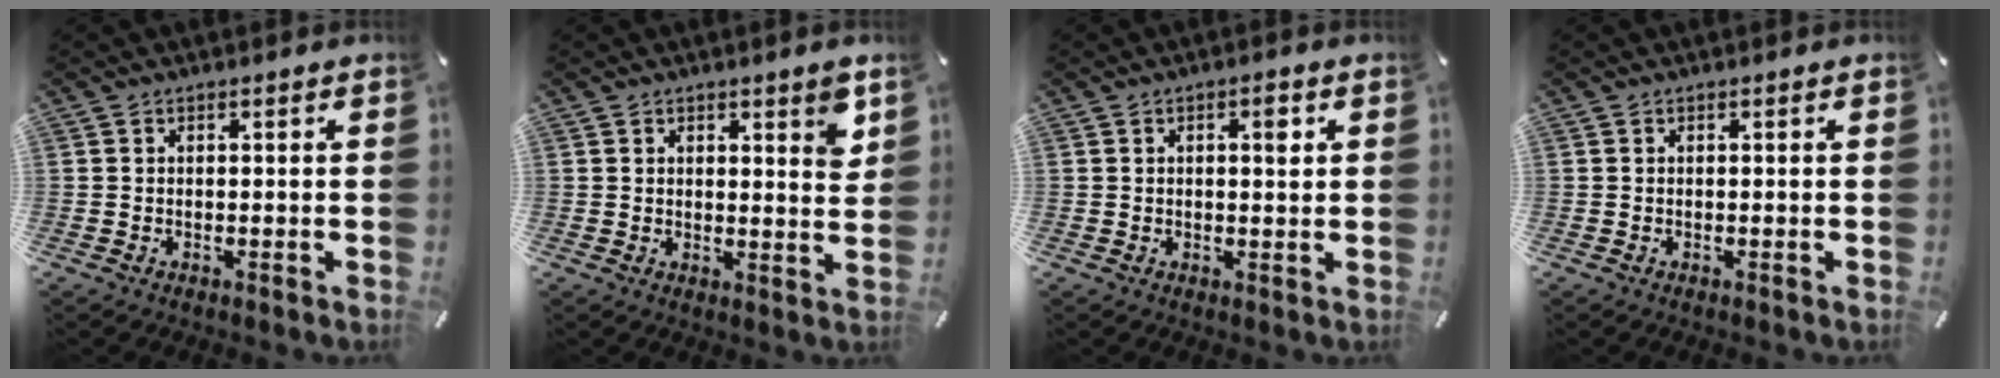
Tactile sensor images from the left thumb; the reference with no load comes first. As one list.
[{"total": 4.4, "force": [2.9, 1.4, 3.1], "torque": [-0.034, -0.021, 0.043]}, {"total": 3.1, "force": [0.9, 1.3, 2.7], "torque": [-0.032, -0.003, 0.008]}, {"total": 0.0}]